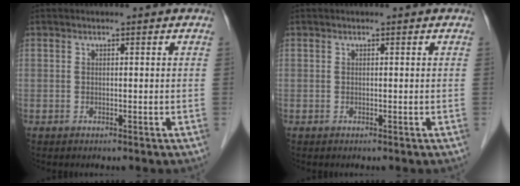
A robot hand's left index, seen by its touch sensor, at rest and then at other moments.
{"total": 0.0}